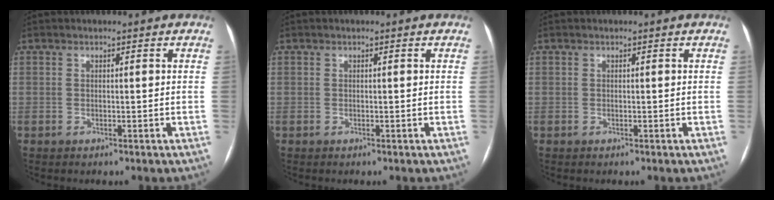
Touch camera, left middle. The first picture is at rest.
{"total": 0.0}
{"total": 0.0}